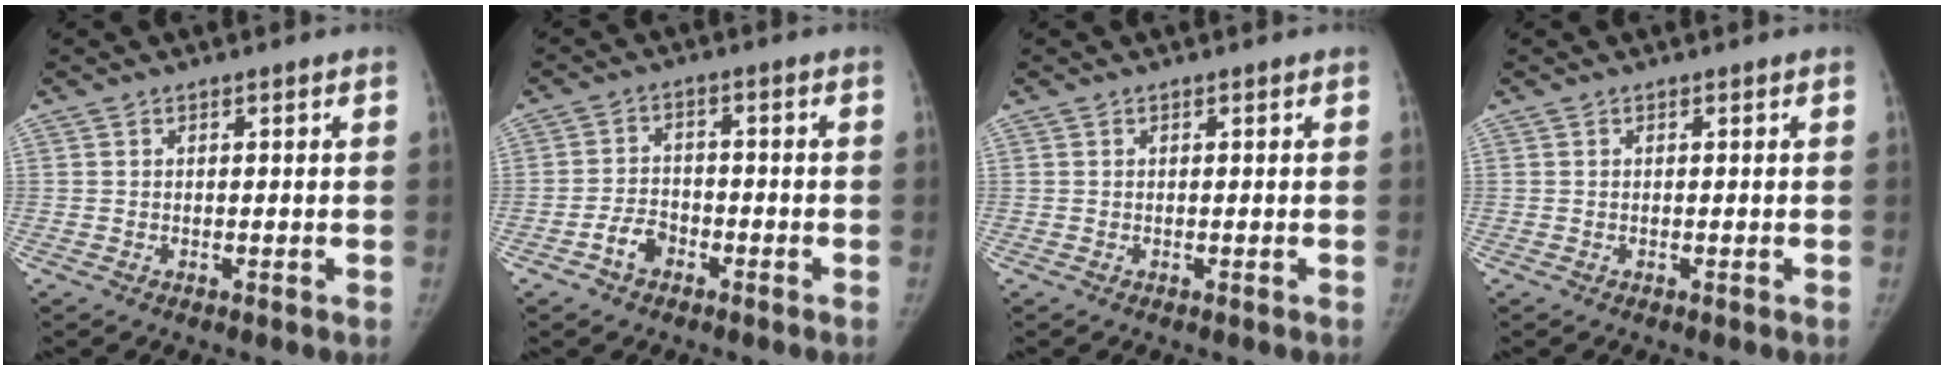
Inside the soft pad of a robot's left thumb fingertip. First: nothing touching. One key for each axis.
{"total": 4.5, "fx": -2.6, "fy": 3.0, "fz": 2.1, "tx": -0.029, "ty": 0.024, "tz": -0.047}
{"total": 0.0}
{"total": 0.0}